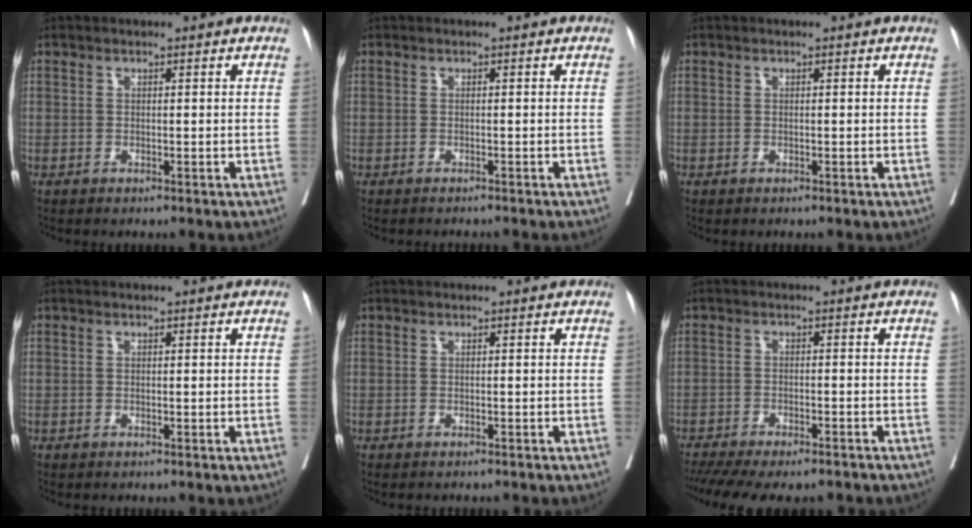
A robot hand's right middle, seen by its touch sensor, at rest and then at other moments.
{"total": 2.7, "force": [-2.6, 0.1, 0.7], "torque": [-0.008, -0.003, -0.035]}
{"total": 0.0}
{"total": 0.0}
{"total": 0.9, "force": [-0.8, 0.2, 0.3], "torque": [-0.007, -0.002, -0.013]}
{"total": 14.3, "force": [-12.2, 3.7, 6.5], "torque": [-0.138, -0.017, -0.165]}